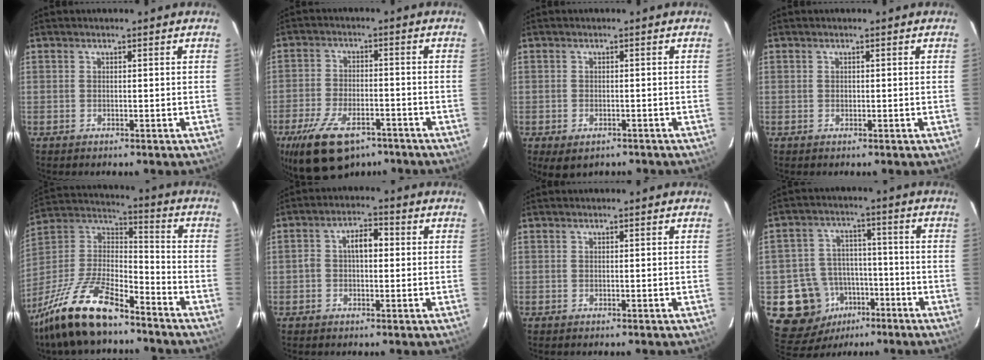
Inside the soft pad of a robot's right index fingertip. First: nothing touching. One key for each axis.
{"total": 16.2, "fx": -10.5, "fy": 7.9, "fz": 9.5, "tx": -0.211, "ty": -0.024, "tz": -0.178}
{"total": 3.5, "fx": -1.9, "fy": 2.4, "fz": 1.8, "tx": -0.035, "ty": -0.013, "tz": -0.022}
{"total": 0.6, "fx": 0.0, "fy": 0.6, "fz": 0.2, "tx": -0.001, "ty": 0.000, "tz": 0.000}
{"total": 19.6, "fx": -14.1, "fy": 6.6, "fz": 11.9, "tx": -0.260, "ty": -0.006, "tz": -0.259}
{"total": 4.9, "fx": 0.1, "fy": 3.0, "fz": 3.8, "tx": -0.067, "ty": 0.018, "tz": 0.001}
{"total": 0.0}
{"total": 12.4, "fx": -5.4, "fy": 10.6, "fz": 3.3, "tx": -0.091, "ty": 0.029, "tz": -0.066}